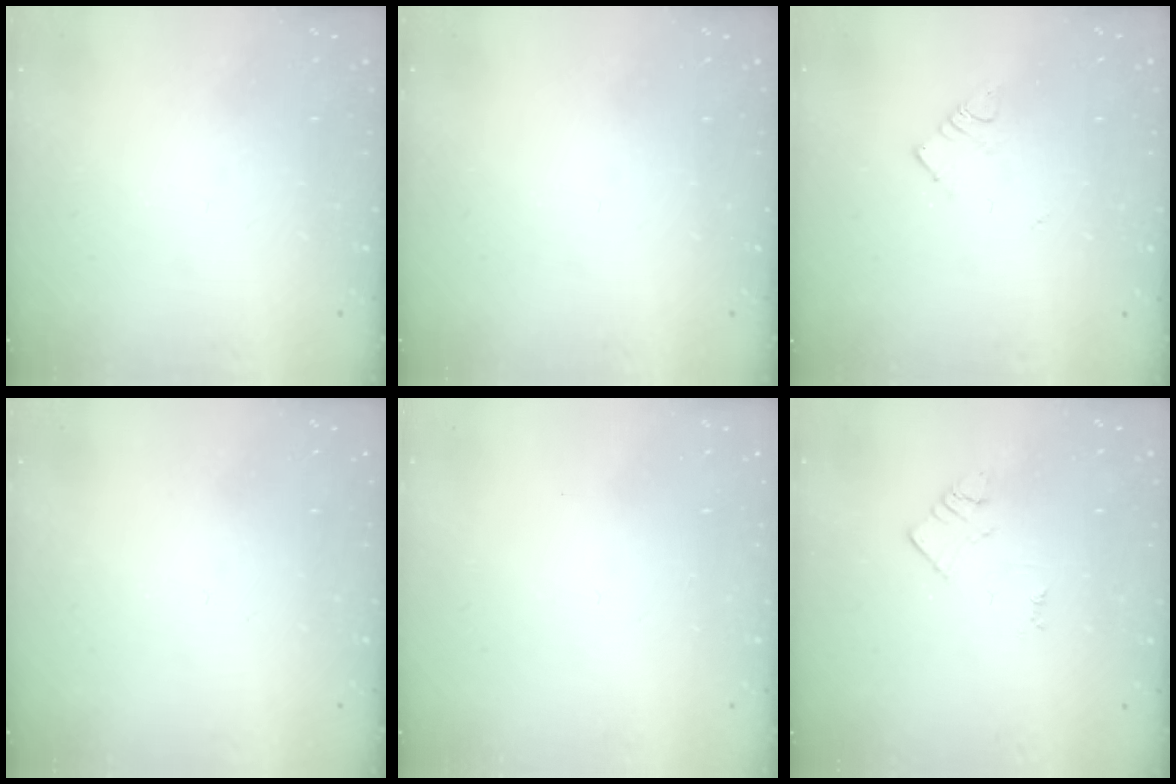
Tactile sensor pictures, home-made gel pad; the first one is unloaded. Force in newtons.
{"total": 0.0}
{"total": 3.9, "press": 3.9, "slide": 0.2}
{"total": 0.0}
{"total": 1.6, "press": 1.6, "slide": 0.1}
{"total": 2.1, "press": 2.1, "slide": 0.3}